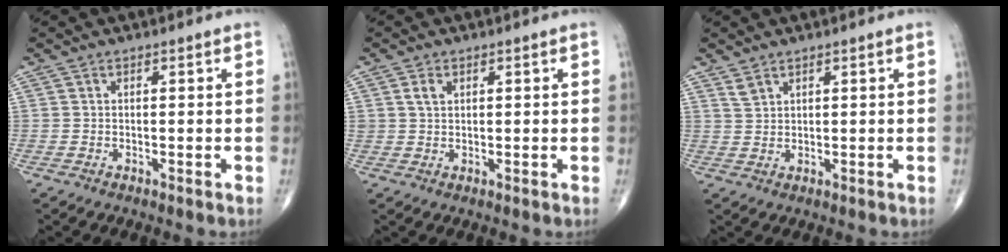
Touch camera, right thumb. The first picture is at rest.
{"total": 2.0, "force": [0.9, 1.4, 1.1], "torque": [-0.018, 0.001, 0.017]}
{"total": 1.9, "force": [1.6, 0.9, 0.7], "torque": [-0.010, -0.004, 0.035]}